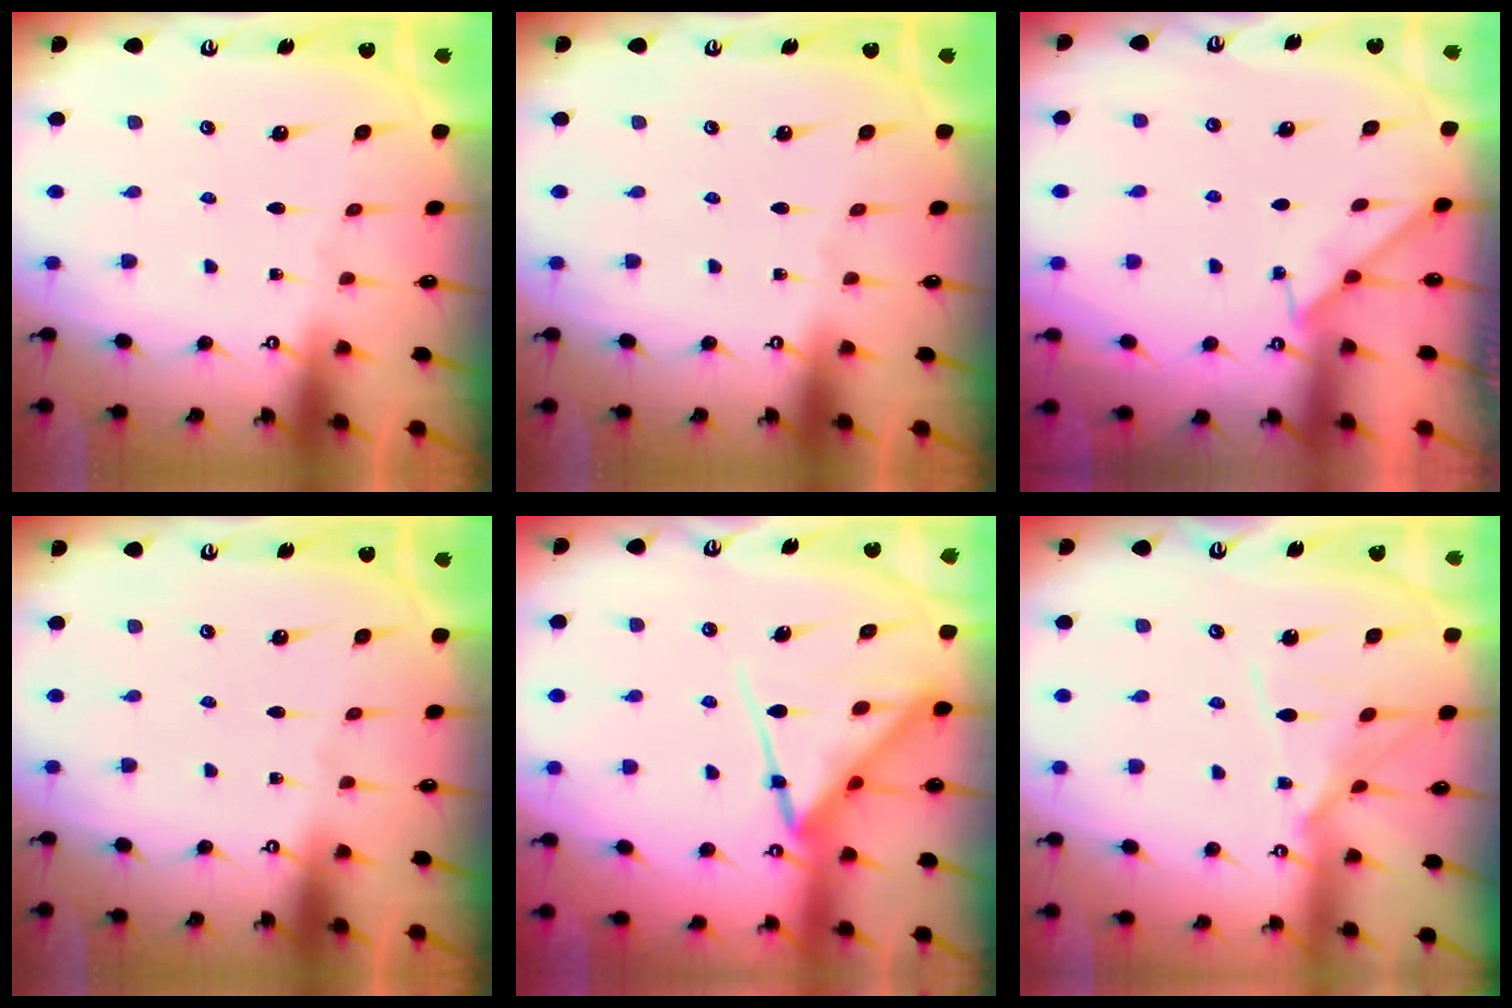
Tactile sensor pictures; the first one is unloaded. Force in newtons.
{"total": 0.0}
{"total": 2.9, "press": 2.8, "slide": 0.4}
{"total": 0.0}
{"total": 14.2, "press": 14.2, "slide": 1.5}
{"total": 11.3, "press": 11.3, "slide": 0.9}